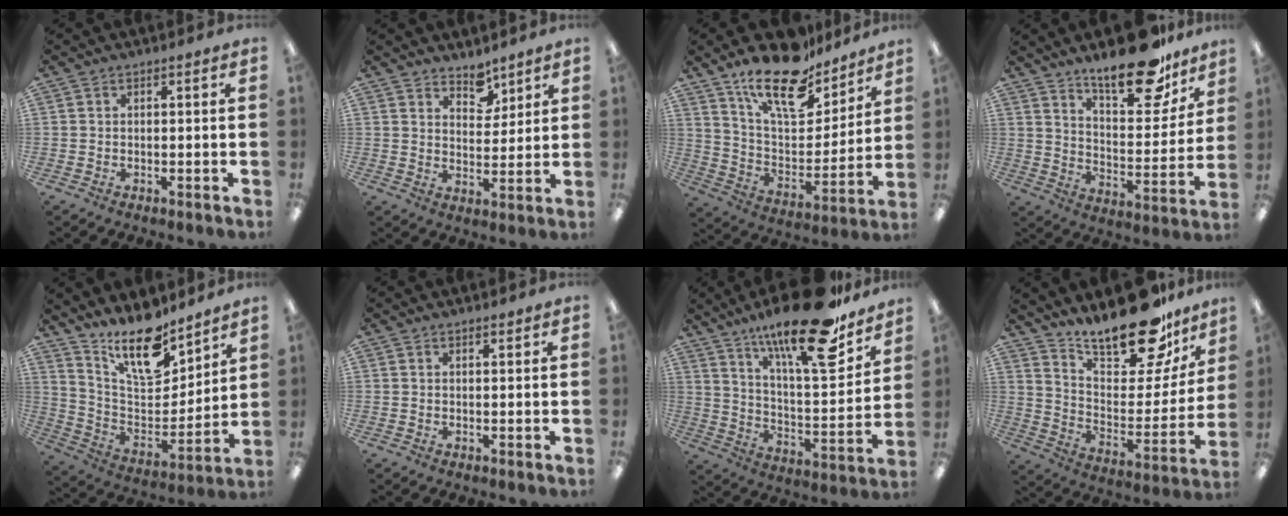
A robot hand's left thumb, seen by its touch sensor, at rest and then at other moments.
{"total": 6.0, "force": [5.1, 2.9, 1.1], "torque": [0.003, -0.038, 0.091]}
{"total": 19.9, "force": [15.5, 7.7, 9.9], "torque": [-0.174, -0.098, 0.271]}
{"total": 20.1, "force": [15.6, 7.3, 10.5], "torque": [-0.146, -0.101, 0.260]}
{"total": 17.5, "force": [13.8, 6.4, 8.7], "torque": [-0.154, -0.094, 0.242]}
{"total": 0.8, "force": [0.8, 0.2, 0.2], "torque": [-0.005, -0.001, 0.015]}
{"total": 24.0, "force": [16.9, 6.4, 15.7], "torque": [-0.240, -0.109, 0.272]}
{"total": 22.1, "force": [18.5, 7.0, 9.8], "torque": [-0.158, -0.128, 0.315]}